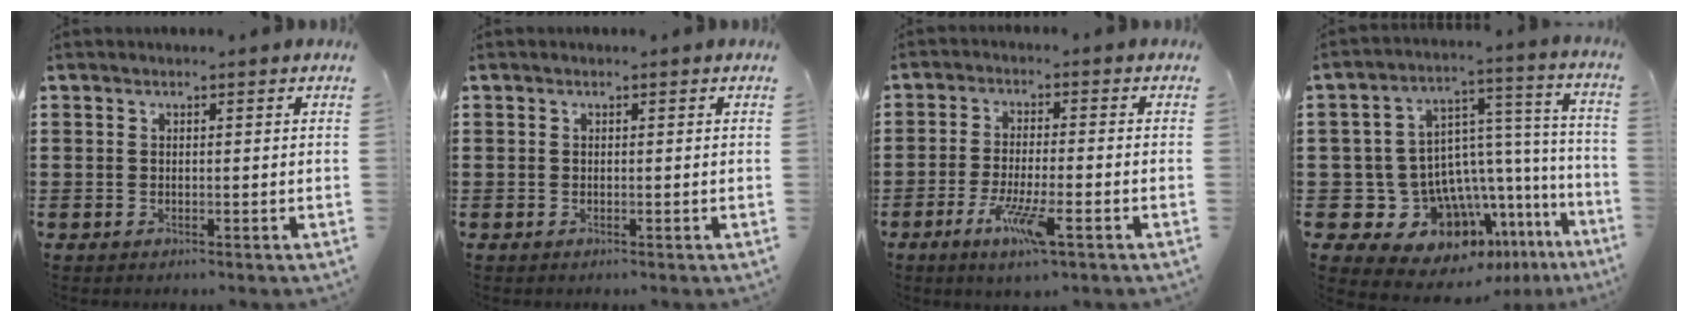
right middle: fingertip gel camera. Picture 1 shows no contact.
{"total": 0.0}
{"total": 6.6, "force": [-3.3, 0.9, 5.7], "torque": [-0.113, -0.014, -0.058]}
{"total": 10.3, "force": [-6.3, 7.7, 2.9], "torque": [-0.078, -0.014, -0.098]}